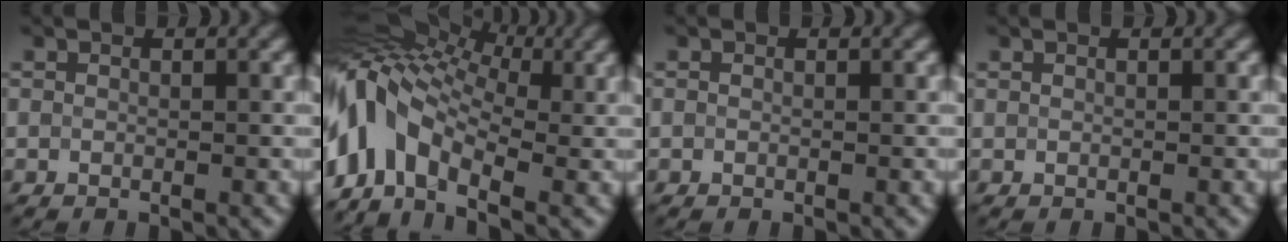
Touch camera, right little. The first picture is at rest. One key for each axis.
{"total": 11.4, "fx": -0.9, "fy": 7.7, "fz": 8.3, "tx": -0.179, "ty": 0.015, "tz": -0.033}
{"total": 0.0}
{"total": 0.0}